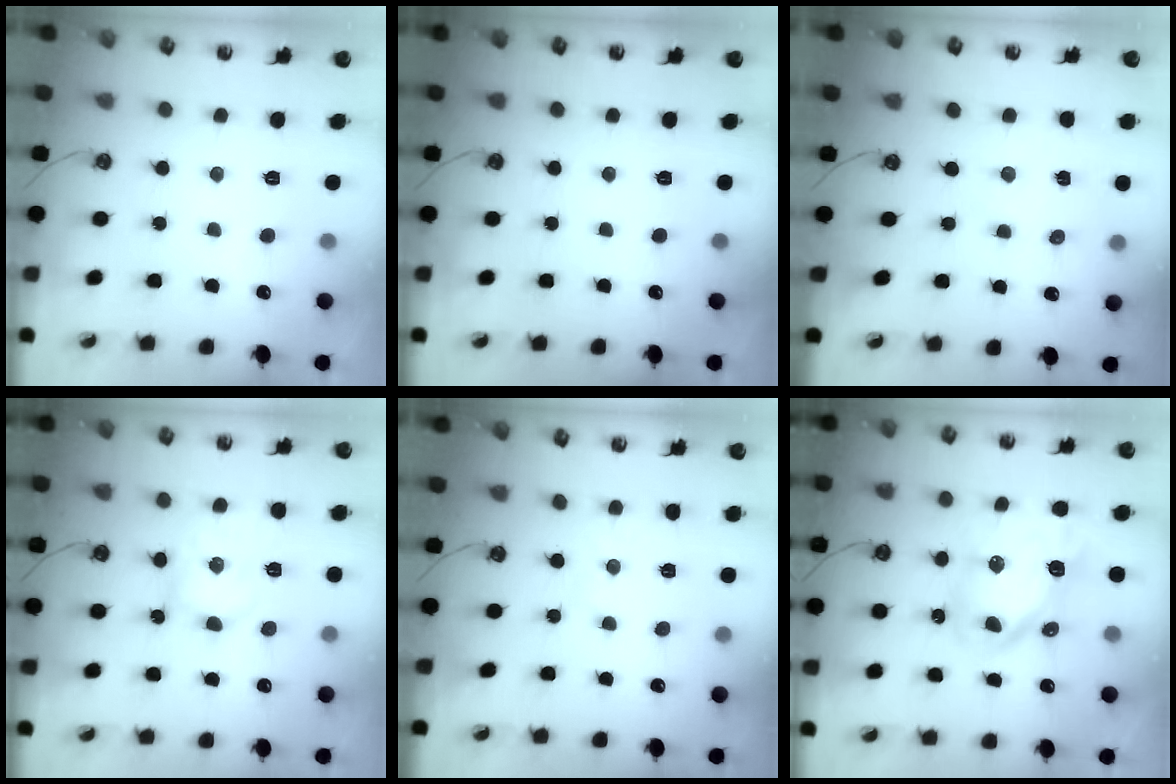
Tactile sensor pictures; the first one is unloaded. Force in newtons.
{"total": 0.0}
{"total": 1.8, "press": 1.7, "slide": 0.3}
{"total": 9.5, "press": 9.5, "slide": 0.5}
{"total": 4.2, "press": 4.2, "slide": 0.4}
{"total": 13.4, "press": 13.3, "slide": 1.6}